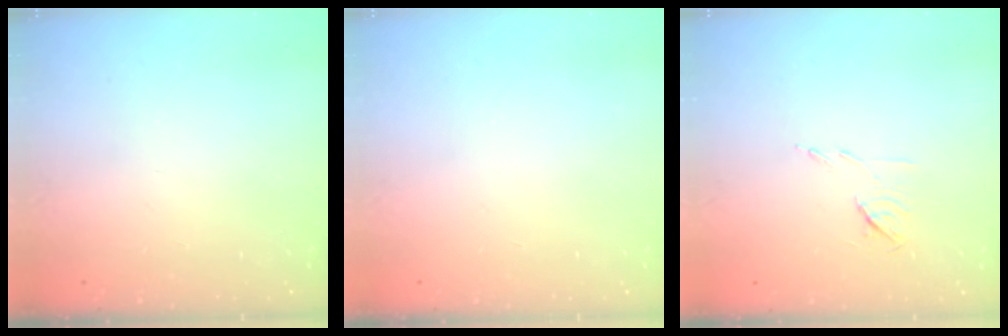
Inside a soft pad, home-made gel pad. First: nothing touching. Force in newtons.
{"total": 0.0}
{"total": 5.4, "press": 5.3, "slide": 0.9}